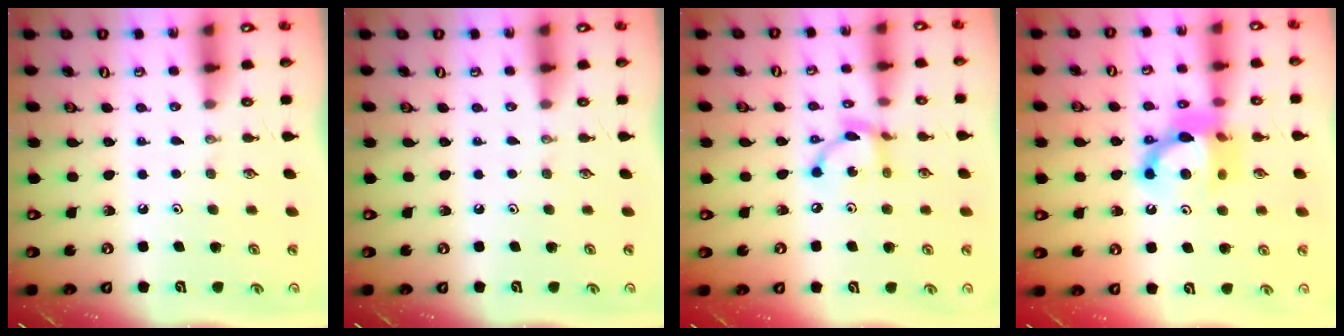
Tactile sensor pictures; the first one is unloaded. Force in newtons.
{"total": 0.0}
{"total": 8.8, "press": 8.8, "slide": 0.3}
{"total": 11.8, "press": 11.7, "slide": 1.0}